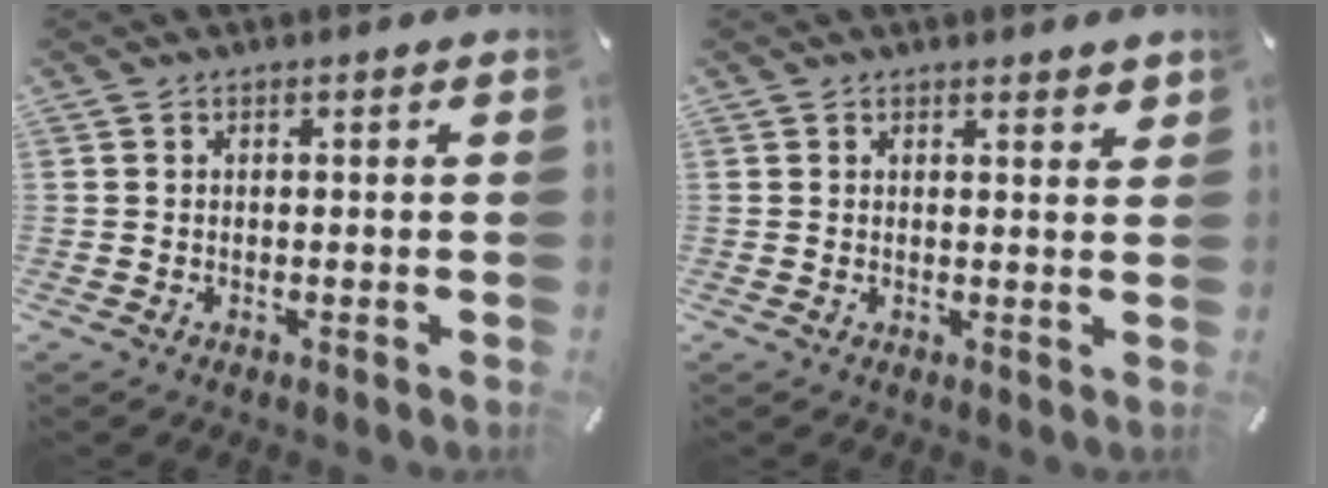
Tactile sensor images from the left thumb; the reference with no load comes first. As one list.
[{"total": 1.6, "force": [1.5, 0.2, 0.5], "torque": [-0.004, -0.010, 0.026]}]